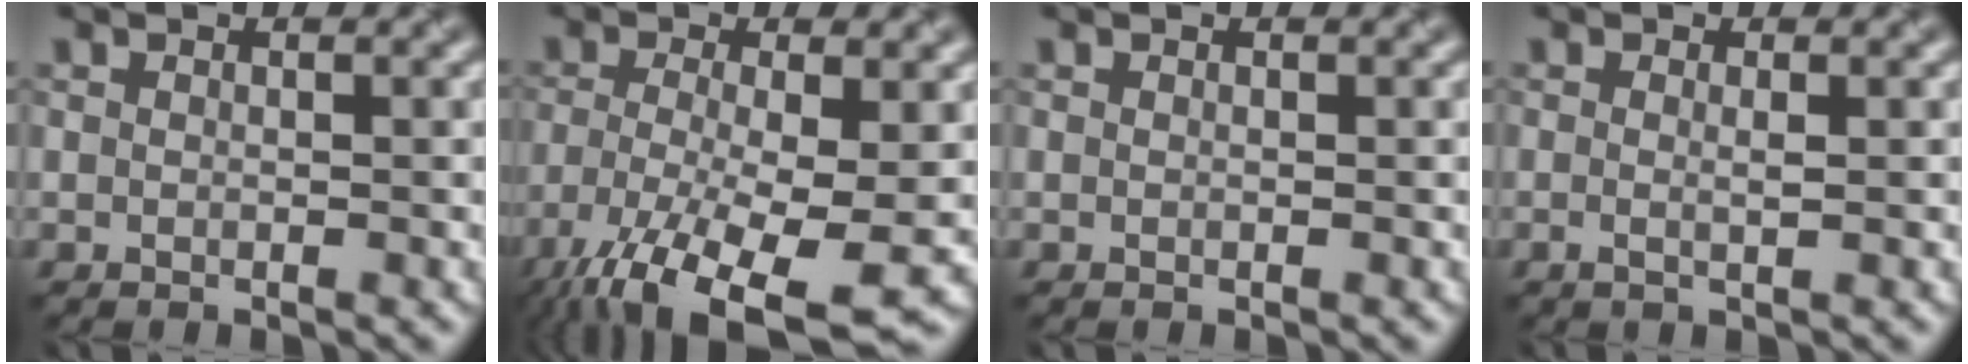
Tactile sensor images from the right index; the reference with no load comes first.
{"total": 10.8, "force": [-5.9, 3.0, 8.6], "torque": [-0.175, -0.031, -0.102]}
{"total": 0.0}
{"total": 1.1, "force": [0.0, 0.3, 1.1], "torque": [-0.018, -0.001, -0.003]}